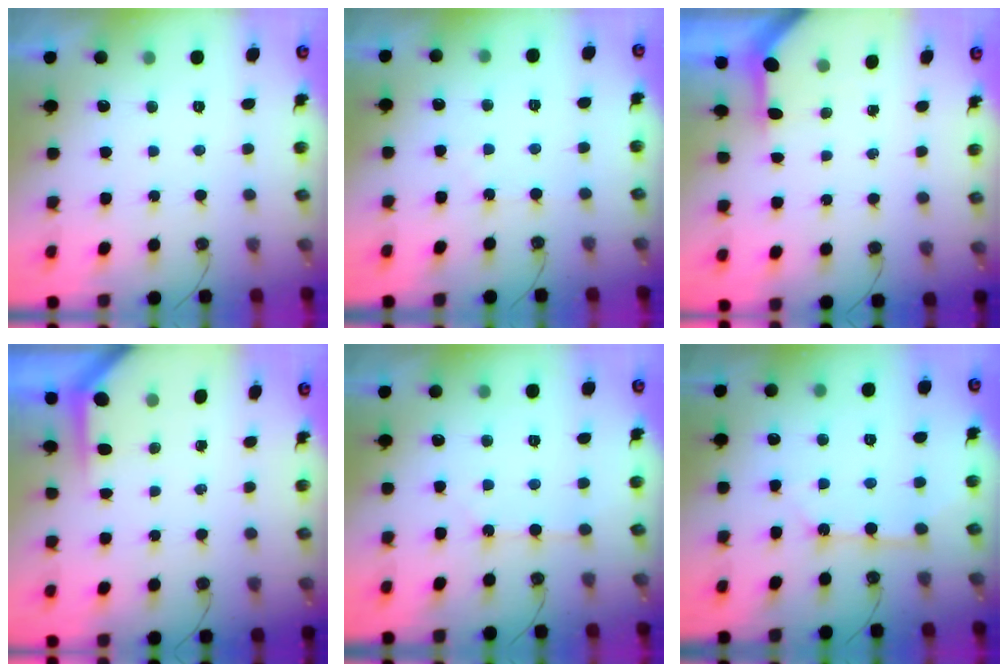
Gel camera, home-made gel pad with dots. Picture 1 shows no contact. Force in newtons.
{"total": 2.8, "press": 2.8, "slide": 0.6}
{"total": 3.2, "press": 3.2, "slide": 0.3}
{"total": 3.8, "press": 3.8, "slide": 0.4}
{"total": 2.4, "press": 2.3, "slide": 0.4}
{"total": 4.4, "press": 4.4, "slide": 0.5}